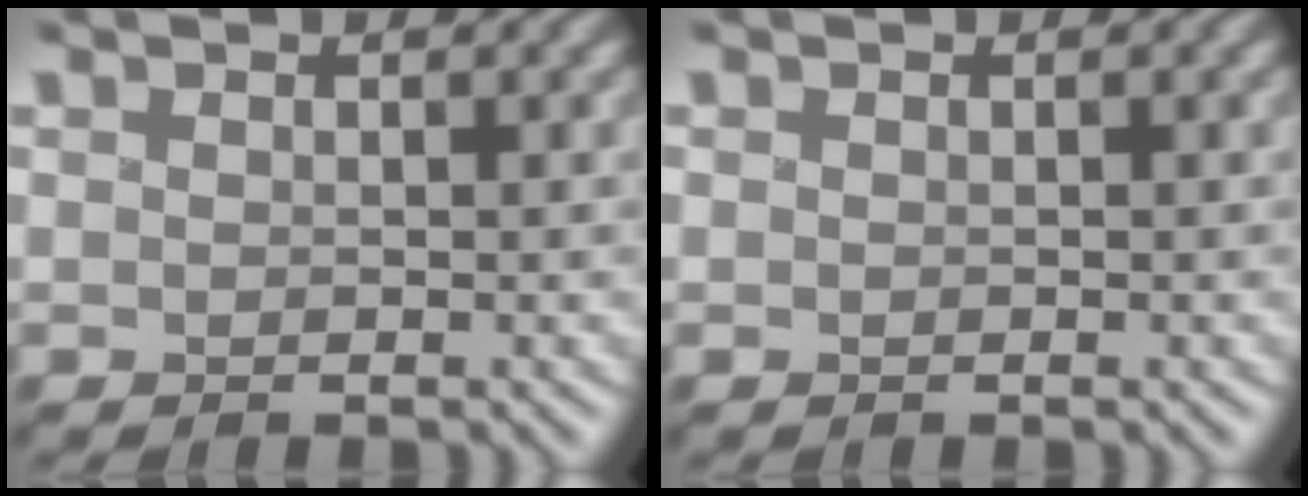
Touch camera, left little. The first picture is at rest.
{"total": 0.0}